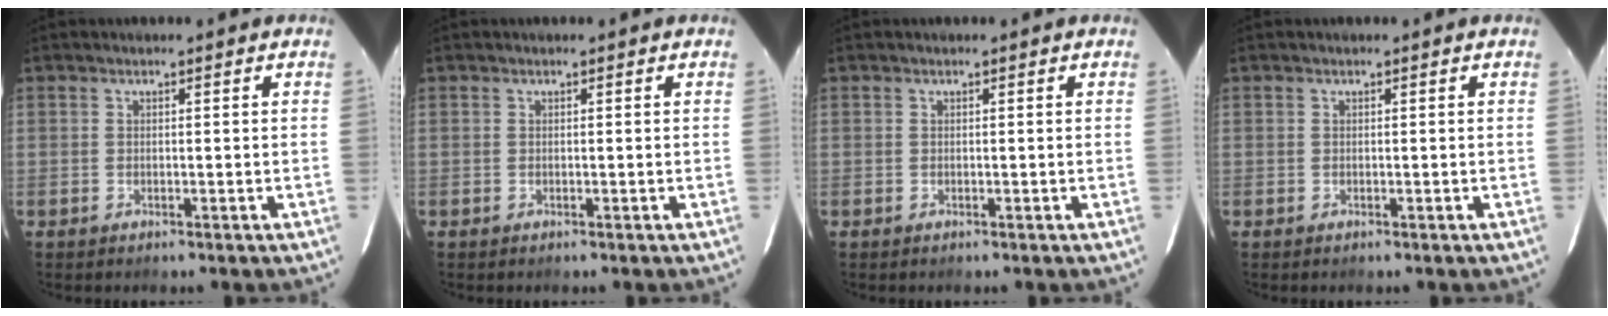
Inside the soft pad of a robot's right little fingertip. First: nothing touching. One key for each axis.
{"total": 0.0}
{"total": 0.0}
{"total": 0.0}